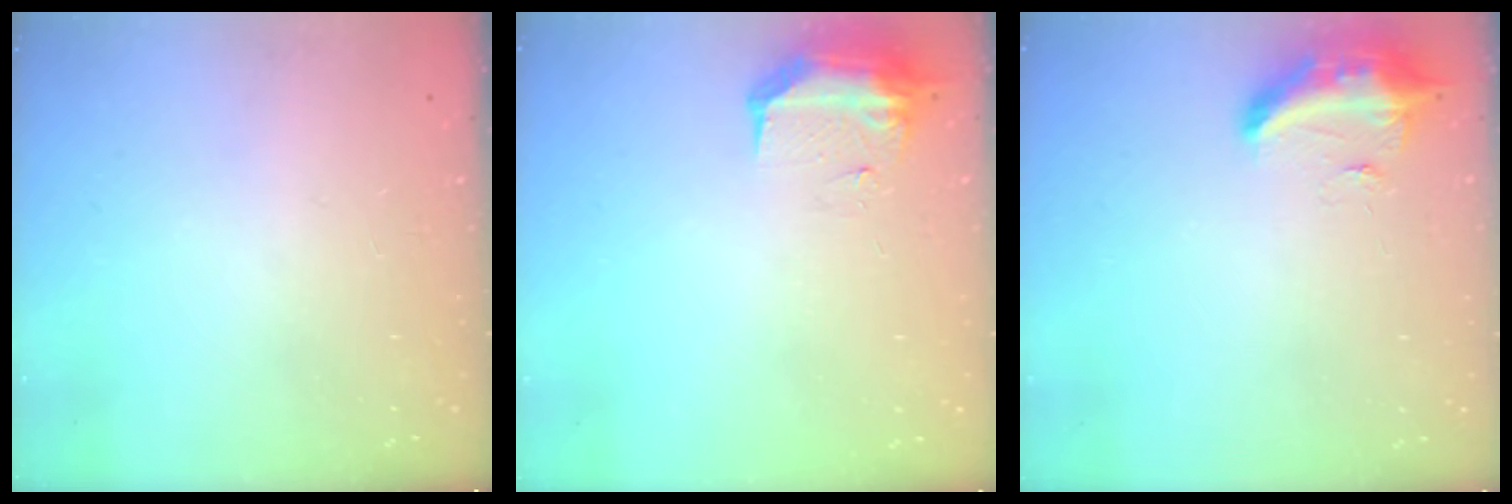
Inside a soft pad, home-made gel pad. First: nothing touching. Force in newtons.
{"total": 9.9, "press": 9.1, "slide": 3.9}
{"total": 9.4, "press": 9.1, "slide": 2.2}